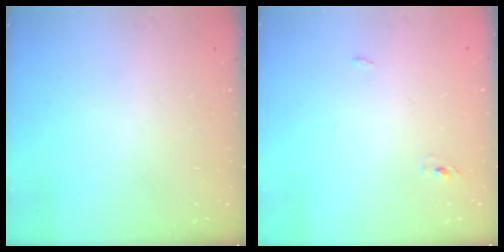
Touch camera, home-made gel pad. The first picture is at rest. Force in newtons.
{"total": 2.4, "press": 2.1, "slide": 1.0}